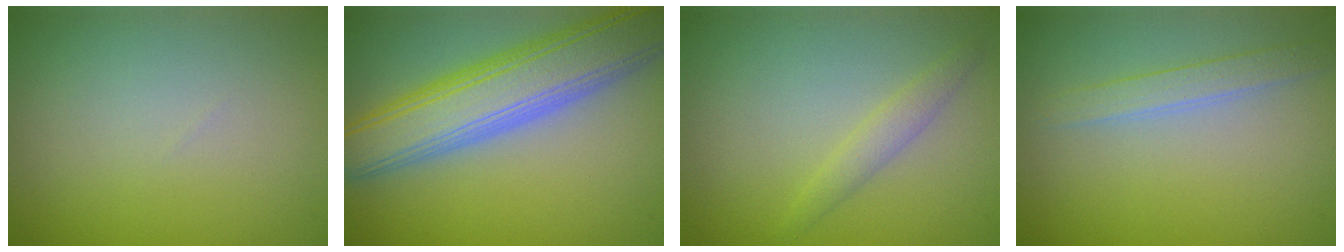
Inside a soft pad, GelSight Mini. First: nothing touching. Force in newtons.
{"total": 8.7, "press": 8.7, "slide": 0.4}
{"total": 1.4, "press": 1.4, "slide": 0.1}
{"total": 1.8, "press": 1.8, "slide": 0.1}